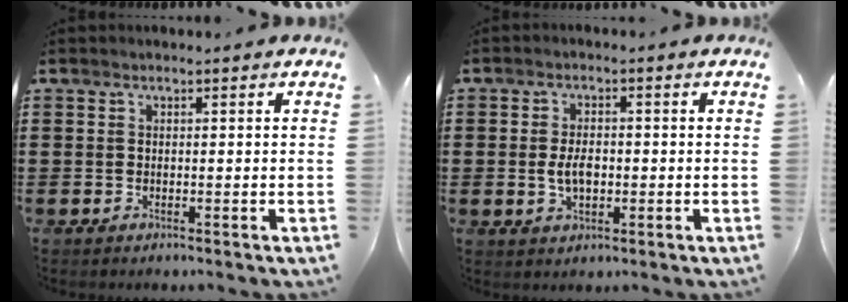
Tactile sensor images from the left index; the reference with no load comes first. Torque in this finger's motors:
{"motor_torque": [0.57, 0.57, 0.24, 0.08]}